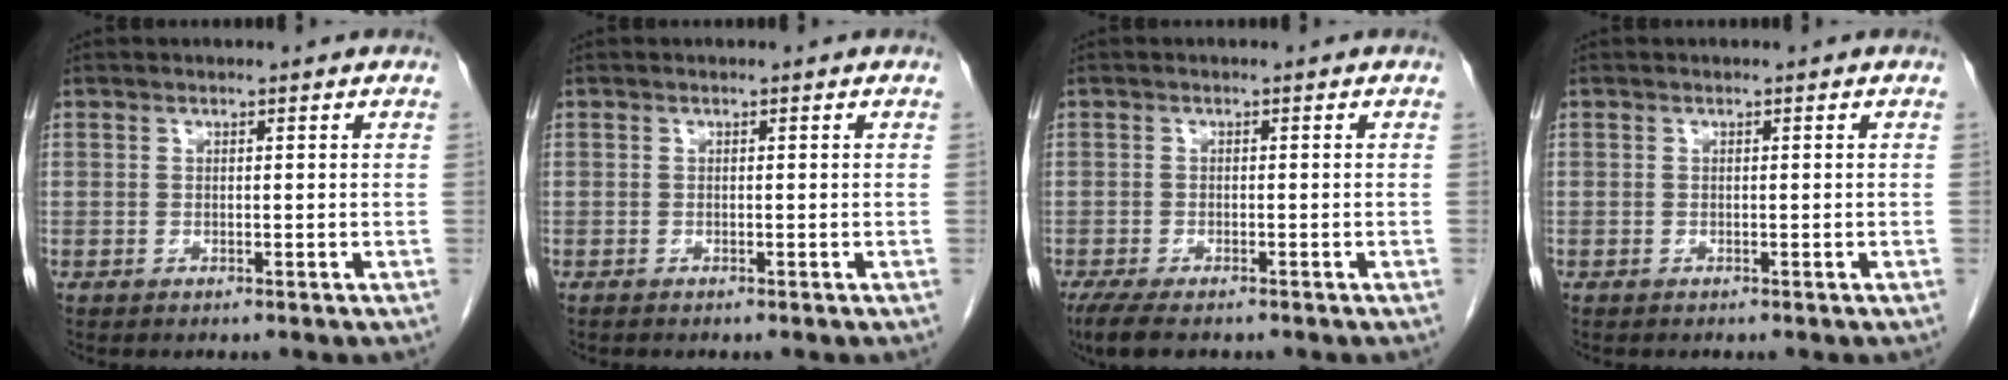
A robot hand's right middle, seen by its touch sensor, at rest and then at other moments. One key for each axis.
{"total": 0.0}
{"total": 5.3, "fx": -4.0, "fy": 1.5, "fz": 3.1, "tx": -0.061, "ty": -0.015, "tz": -0.063}
{"total": 0.0}